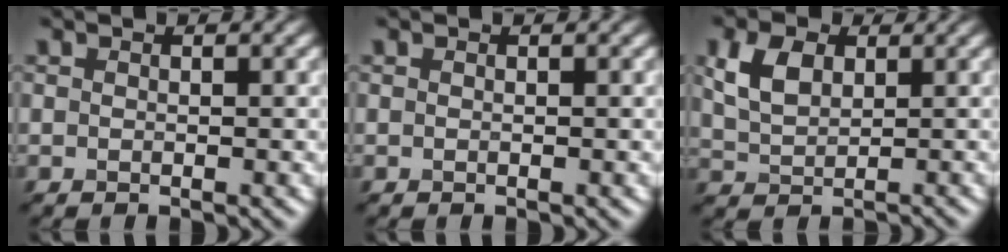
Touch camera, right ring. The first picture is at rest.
{"total": 0.0}
{"total": 3.0, "force": [1.2, 2.1, 1.8], "torque": [-0.052, 0.013, 0.041]}